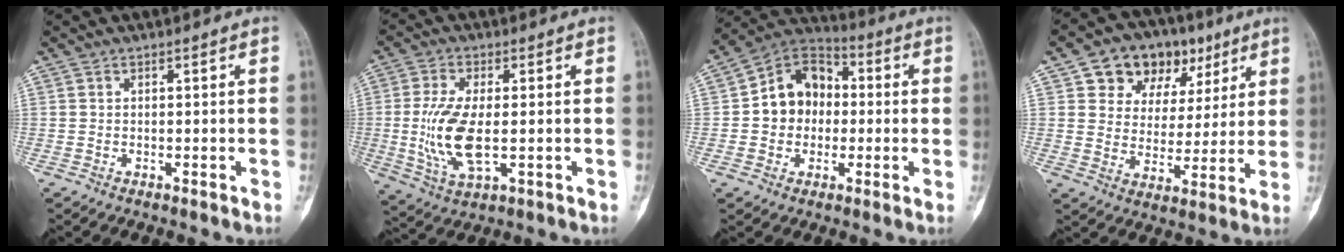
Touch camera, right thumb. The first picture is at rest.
{"total": 11.5, "force": [-0.8, 5.2, 10.3], "torque": [-0.218, -0.013, -0.008]}
{"total": 12.4, "force": [-0.1, 10.3, 7.0], "torque": [-0.079, 0.033, -0.012]}
{"total": 15.1, "force": [7.6, 10.7, 7.5], "torque": [-0.069, -0.006, 0.122]}